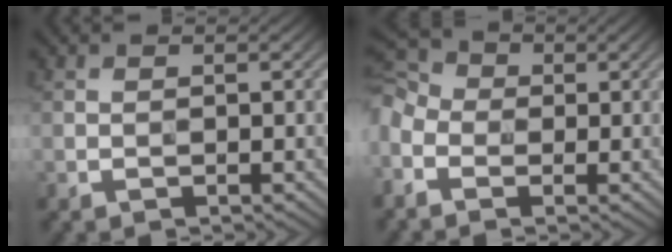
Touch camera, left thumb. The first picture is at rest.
{"total": 7.1, "force": [-1.7, 5.4, 4.2], "torque": [-0.140, 0.001, -0.041]}